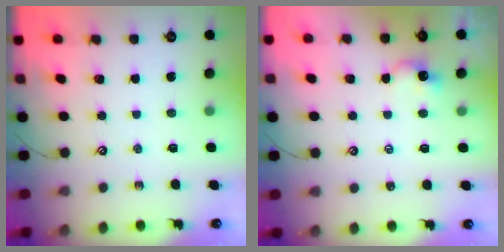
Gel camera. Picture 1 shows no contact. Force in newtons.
{"total": 0.0}